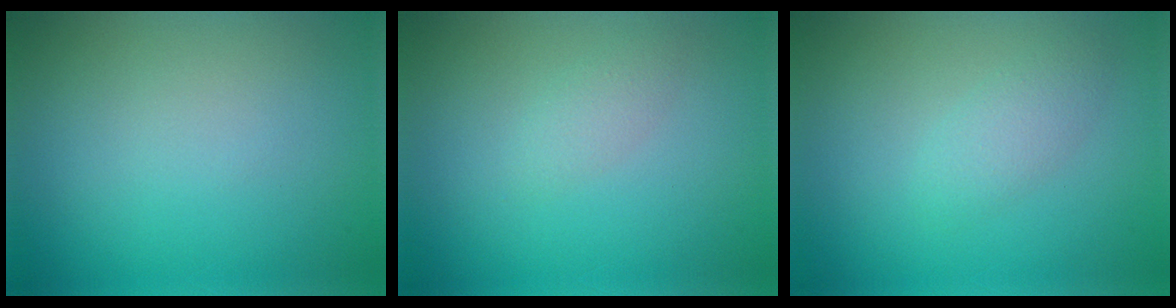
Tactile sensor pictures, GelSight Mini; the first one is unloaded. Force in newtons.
{"total": 1.1, "press": 1.1, "slide": 0.0}
{"total": 1.7, "press": 1.7, "slide": 0.1}